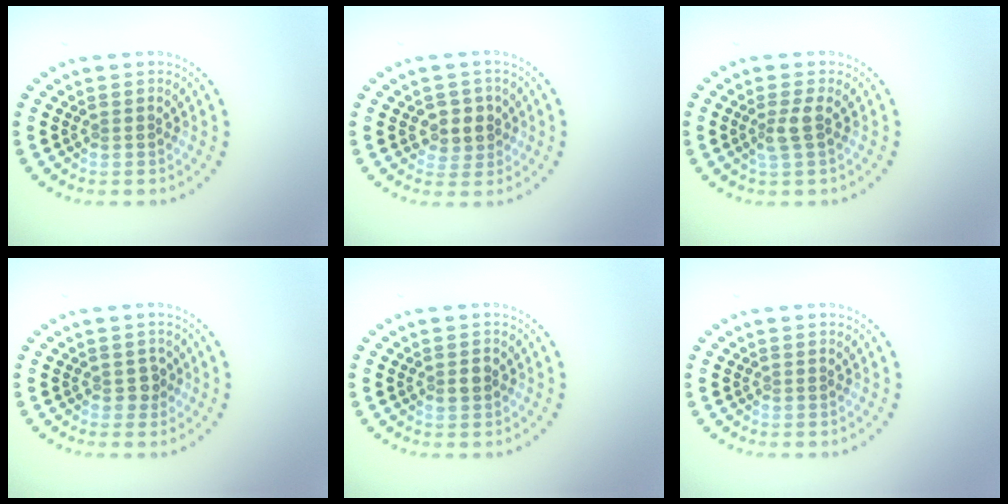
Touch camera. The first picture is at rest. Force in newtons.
{"total": 2.3, "press": 2.1, "slide": 0.8}
{"total": 1.7, "press": 1.4, "slide": 0.9}
{"total": 1.1, "press": 0.9, "slide": 0.5}
{"total": 0.9, "press": 0.9, "slide": 0.0}
{"total": 0.0}